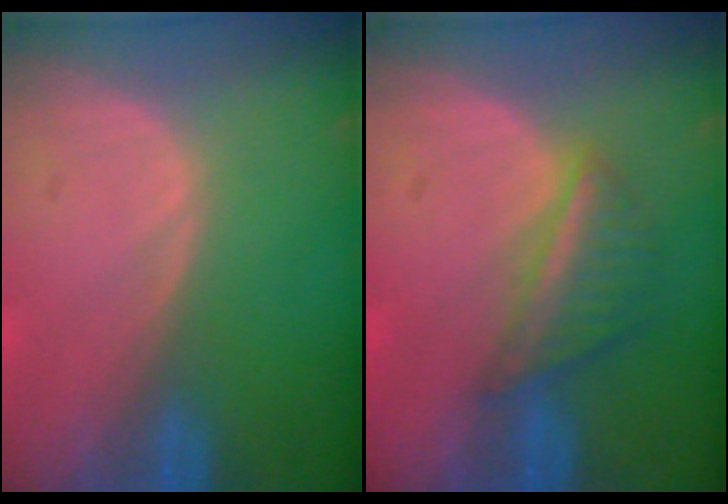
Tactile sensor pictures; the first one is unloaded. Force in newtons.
{"total": 5.7, "press": 5.1, "slide": 2.5}